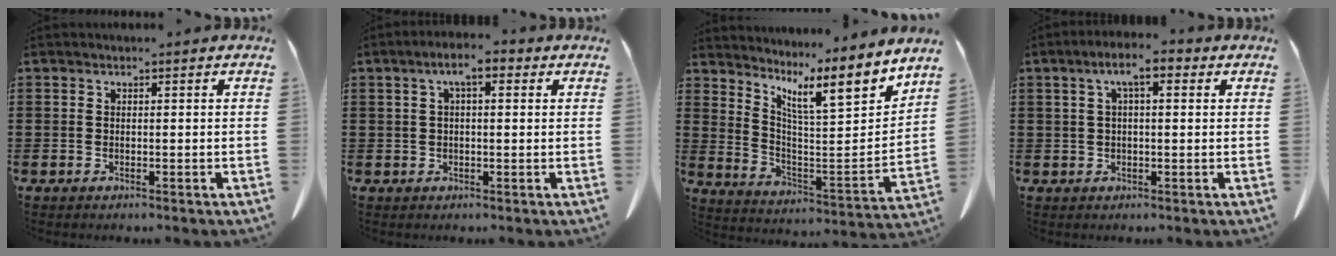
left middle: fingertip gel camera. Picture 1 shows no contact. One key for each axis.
{"total": 4.5, "fx": 1.8, "fy": 1.2, "fz": 4.0, "tx": -0.080, "ty": 0.010, "tz": 0.029}
{"total": 9.3, "fx": 7.2, "fy": 1.1, "fz": 5.9, "tx": -0.110, "ty": -0.072, "tz": 0.107}
{"total": 5.3, "fx": 2.3, "fy": 1.3, "fz": 4.7, "tx": -0.094, "ty": 0.011, "tz": 0.037}